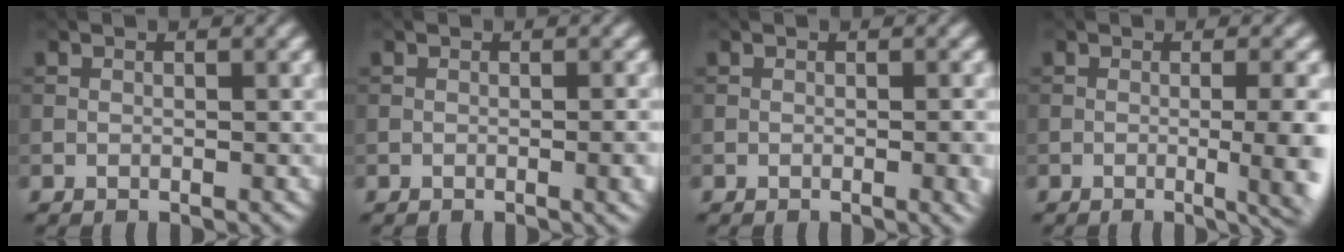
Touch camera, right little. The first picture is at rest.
{"total": 2.4, "force": [-0.4, 0.7, 2.3], "torque": [-0.024, -0.002, -0.005]}
{"total": 2.2, "force": [-0.4, 0.6, 2.1], "torque": [-0.022, -0.003, -0.004]}
{"total": 6.8, "force": [-0.9, 2.2, 6.4], "torque": [-0.068, -0.011, -0.006]}